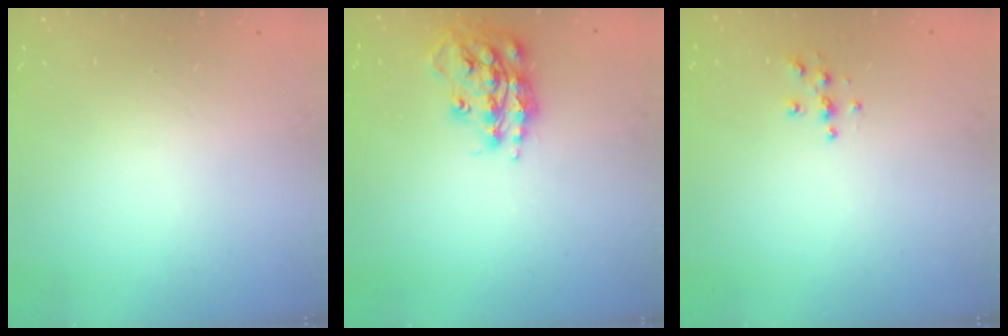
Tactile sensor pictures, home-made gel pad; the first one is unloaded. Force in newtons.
{"total": 15.5, "press": 15.4, "slide": 1.3}
{"total": 5.0, "press": 5.0, "slide": 0.4}